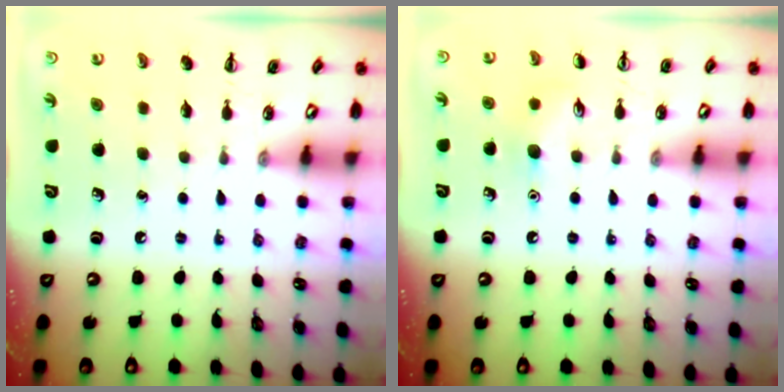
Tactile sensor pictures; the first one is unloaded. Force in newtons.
{"total": 6.8, "press": 6.7, "slide": 1.3}